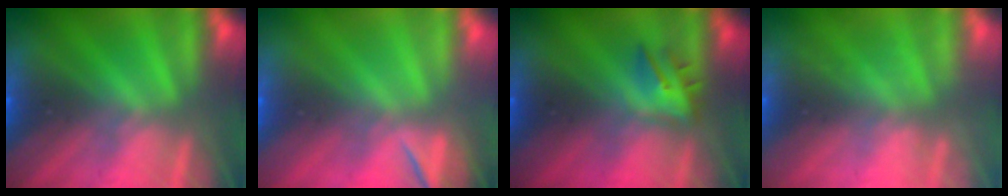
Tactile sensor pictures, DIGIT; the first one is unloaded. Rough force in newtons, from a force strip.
{"total": 4.7}
{"total": 4.8}
{"total": 2.1}